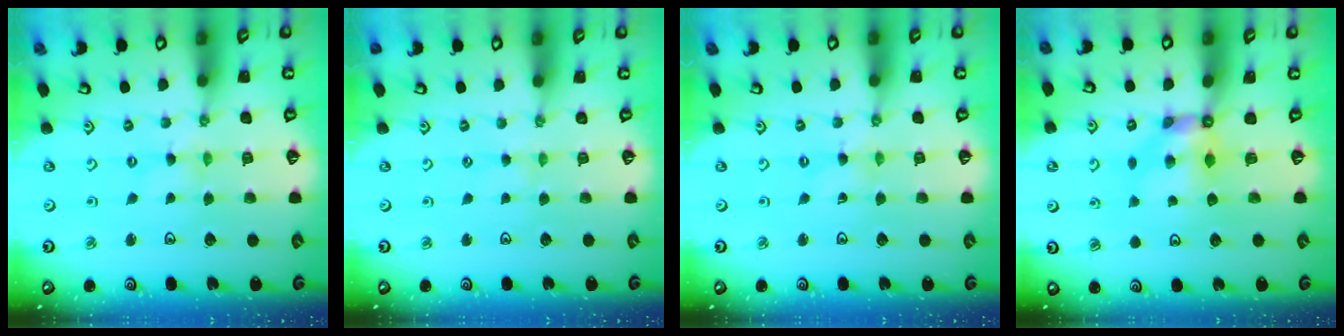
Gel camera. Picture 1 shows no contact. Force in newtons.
{"total": 0.8, "press": 0.8, "slide": 0.3}
{"total": 0.0}
{"total": 5.7, "press": 5.7, "slide": 0.3}